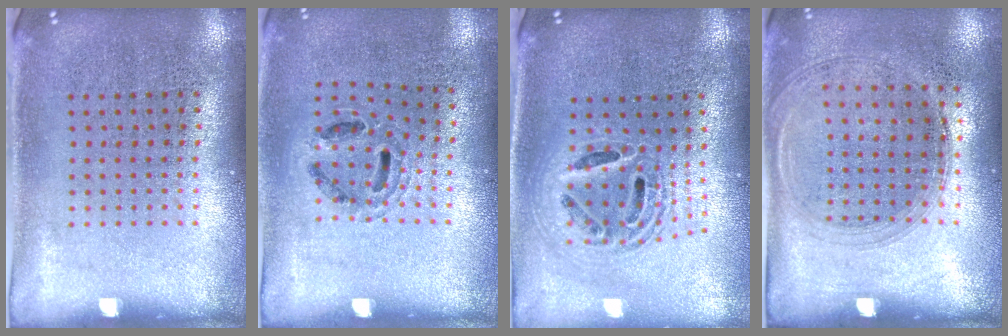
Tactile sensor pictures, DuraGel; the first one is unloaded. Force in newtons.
{"total": 0.9, "press": 0.8, "slide": 0.3}
{"total": 1.9, "press": 1.5, "slide": 1.1}
{"total": 1.4, "press": 1.2, "slide": 0.6}